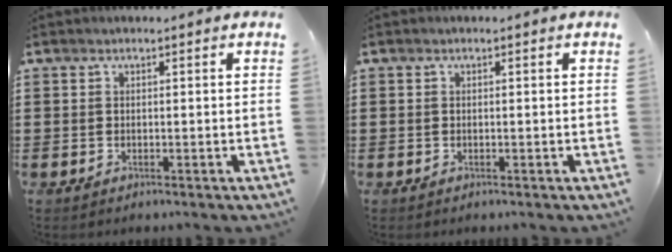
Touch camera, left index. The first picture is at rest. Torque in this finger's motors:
{"motor_torque": [0.00, 0.03, -0.02, 0.00]}